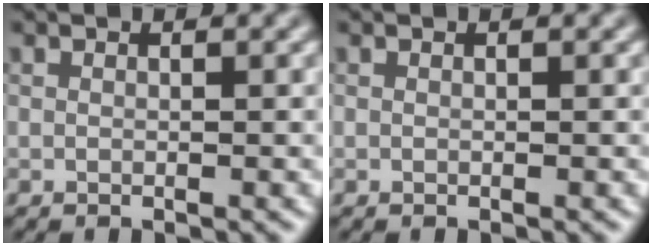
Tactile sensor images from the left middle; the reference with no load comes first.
{"total": 0.0}